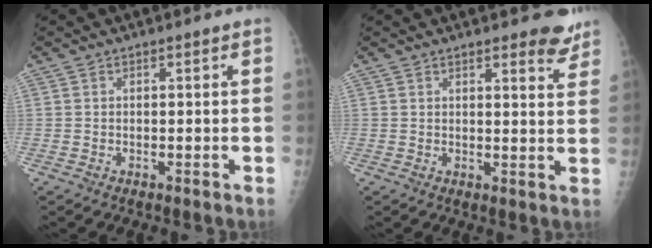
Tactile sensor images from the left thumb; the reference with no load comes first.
{"total": 5.4, "force": [4.3, 1.6, 2.8], "torque": [-0.012, -0.025, 0.045]}